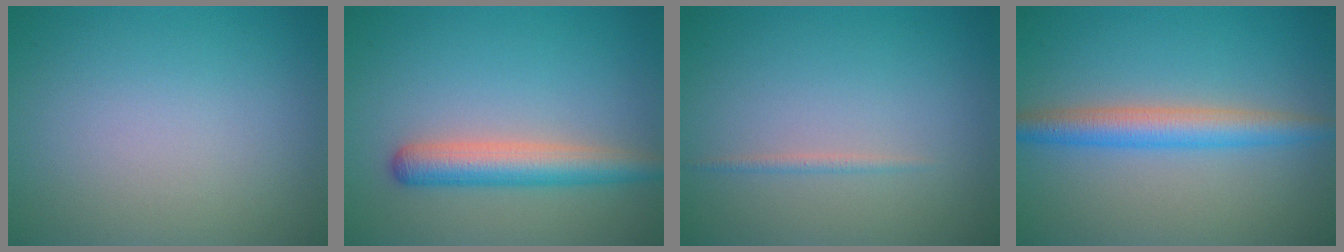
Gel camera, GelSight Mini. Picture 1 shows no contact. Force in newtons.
{"total": 4.1, "press": 4.1, "slide": 0.1}
{"total": 0.8, "press": 0.7, "slide": 0.1}
{"total": 3.9, "press": 3.9, "slide": 0.1}